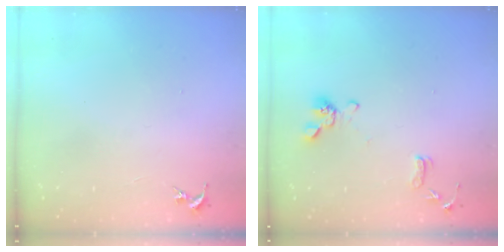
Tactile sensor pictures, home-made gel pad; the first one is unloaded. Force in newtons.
{"total": 11.5, "press": 11.3, "slide": 1.8}